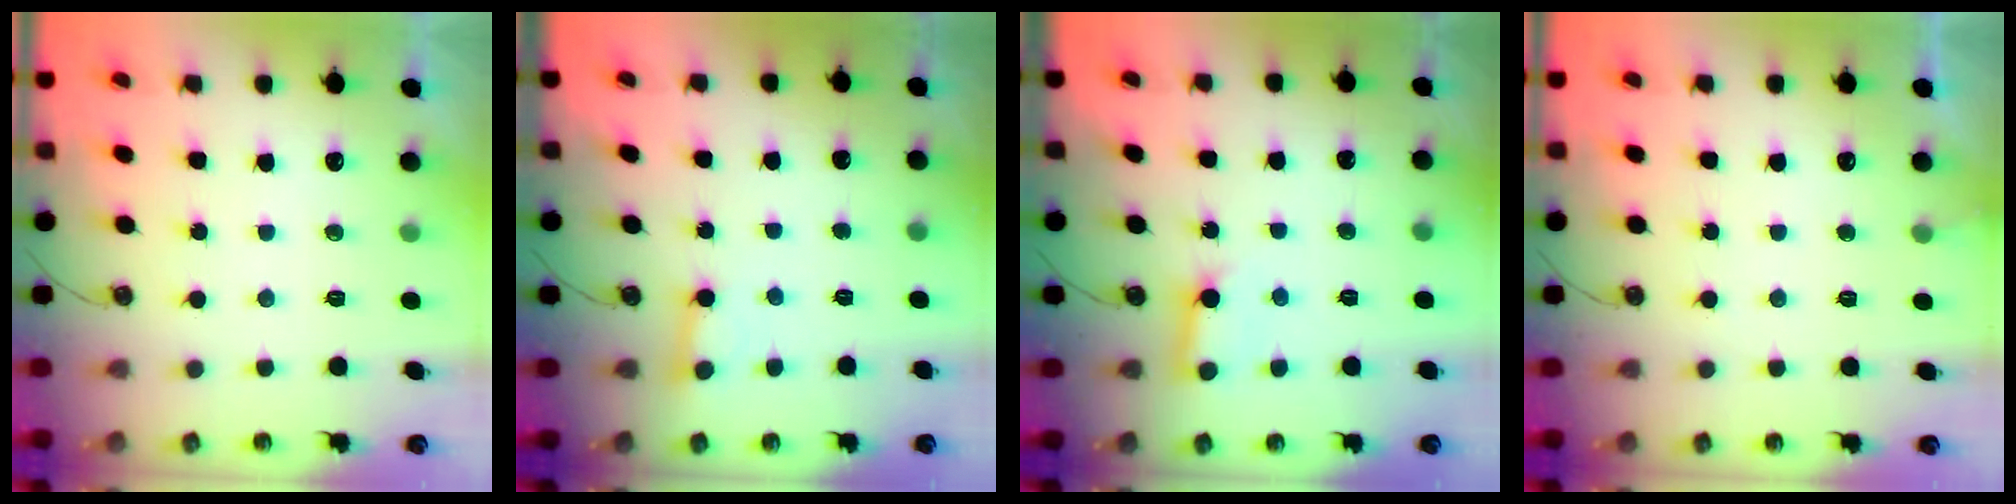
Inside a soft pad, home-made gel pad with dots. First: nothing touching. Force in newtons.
{"total": 2.6, "press": 2.5, "slide": 0.3}
{"total": 6.8, "press": 6.8, "slide": 0.7}
{"total": 4.5, "press": 4.5, "slide": 0.3}